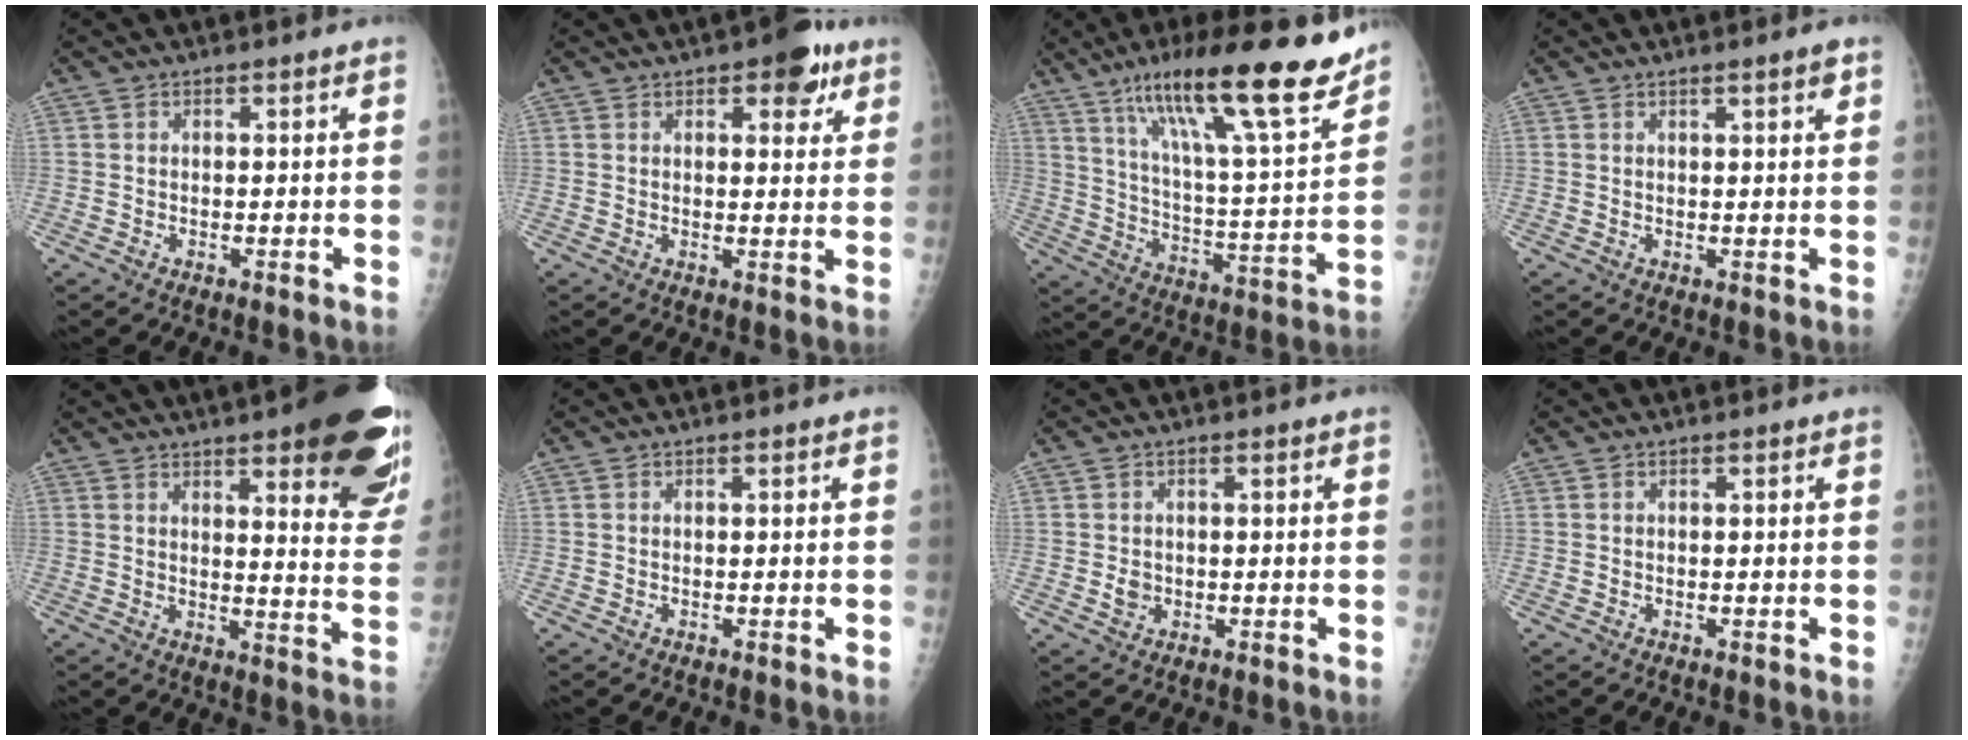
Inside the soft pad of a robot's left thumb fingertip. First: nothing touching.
{"total": 7.2, "force": [3.9, 3.3, 5.1], "torque": [-0.034, -0.011, 0.043]}
{"total": 25.0, "force": [17.1, 4.1, 17.8], "torque": [-0.266, -0.061, 0.280]}
{"total": 2.1, "force": [1.3, 0.2, 1.7], "torque": [-0.022, -0.006, 0.018]}
{"total": 24.4, "force": [14.4, 6.2, 18.8], "torque": [-0.186, -0.055, 0.175]}
{"total": 0.0}
{"total": 1.9, "force": [-0.1, 1.7, 0.9], "torque": [-0.005, 0.002, 0.002]}
{"total": 0.0}